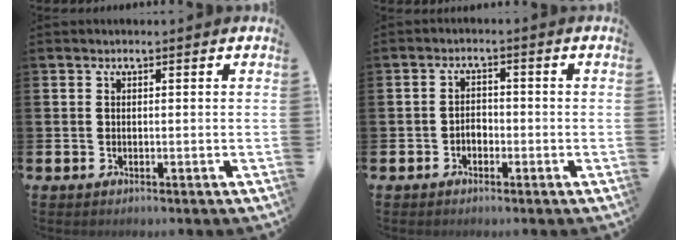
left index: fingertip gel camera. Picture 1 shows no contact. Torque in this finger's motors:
{"motor_torque": [-0.03, 0.13, -0.02, 0.02]}